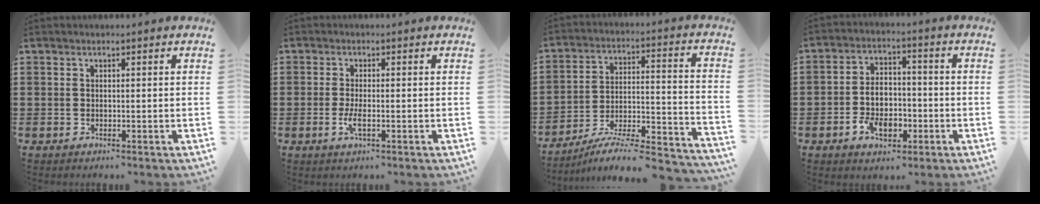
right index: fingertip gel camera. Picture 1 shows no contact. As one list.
[{"total": 2.8, "force": [-0.8, 0.5, 2.6], "torque": [-0.060, -0.009, -0.017]}, {"total": 6.9, "force": [-6.2, 0.4, 3.0], "torque": [-0.049, -0.008, -0.124]}, {"total": 6.4, "force": [-2.1, 4.2, 4.3], "torque": [-0.080, 0.007, -0.042]}]